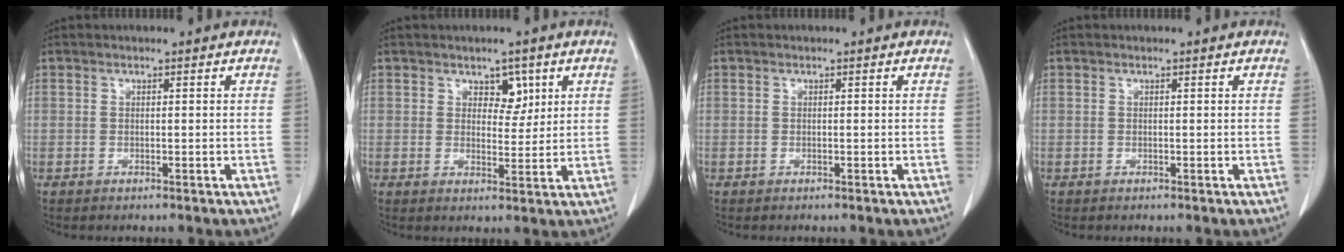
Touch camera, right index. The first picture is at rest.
{"total": 3.6, "force": [1.8, 2.2, 2.2], "torque": [-0.024, 0.001, 0.028]}
{"total": 0.0}
{"total": 0.0}